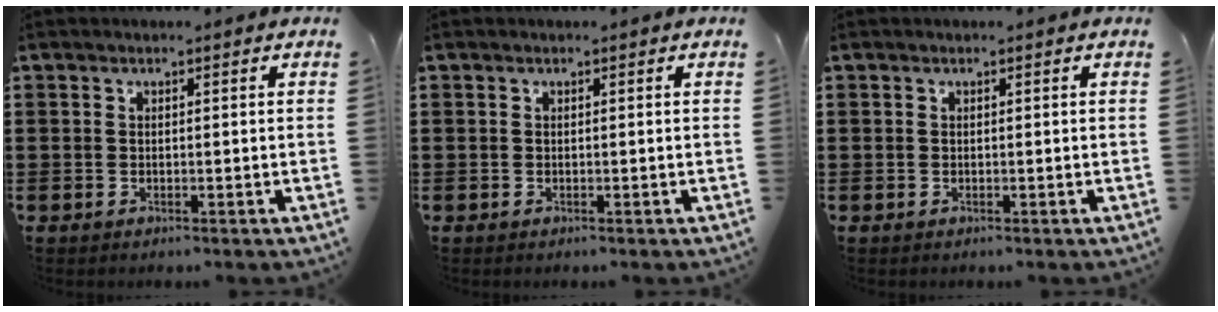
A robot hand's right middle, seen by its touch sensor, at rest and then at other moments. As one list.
[{"total": 0.0}, {"total": 0.0}]